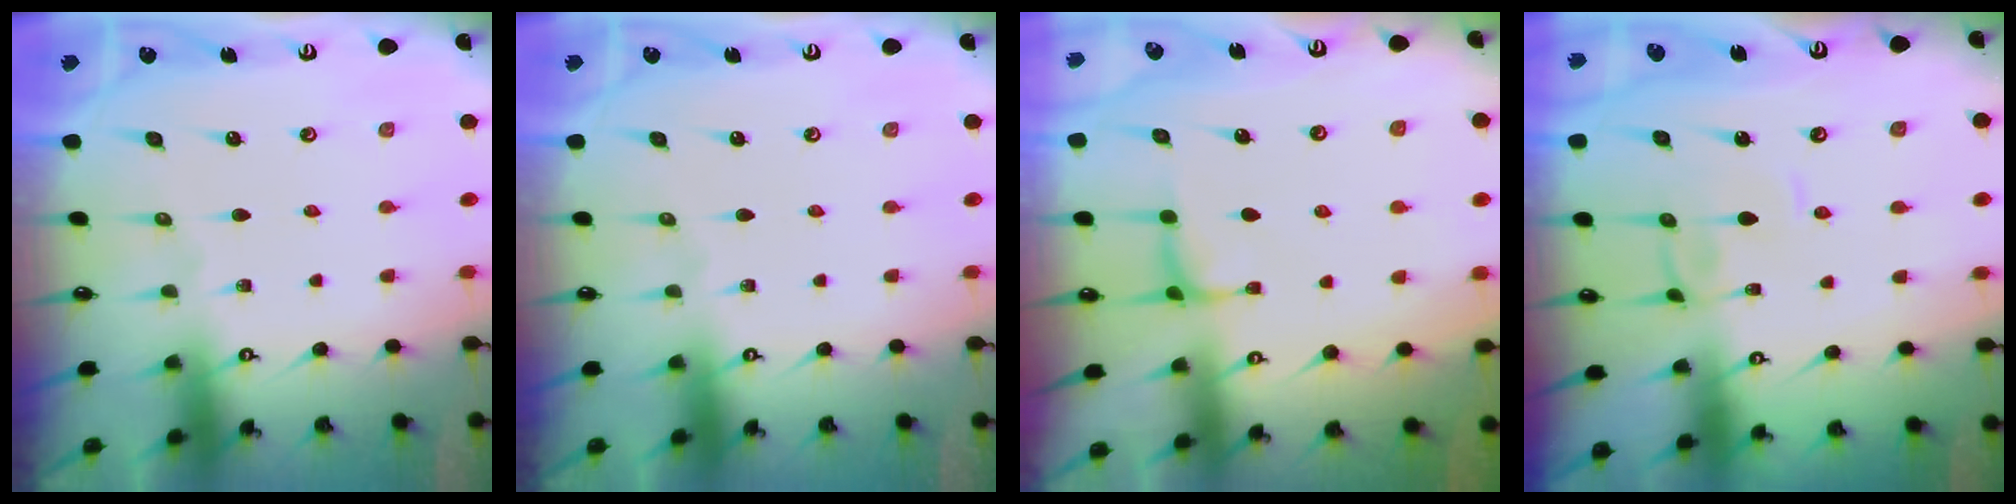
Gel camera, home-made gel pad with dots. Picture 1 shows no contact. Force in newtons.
{"total": 0.0}
{"total": 1.2, "press": 1.0, "slide": 0.7}
{"total": 2.6, "press": 2.6, "slide": 0.2}